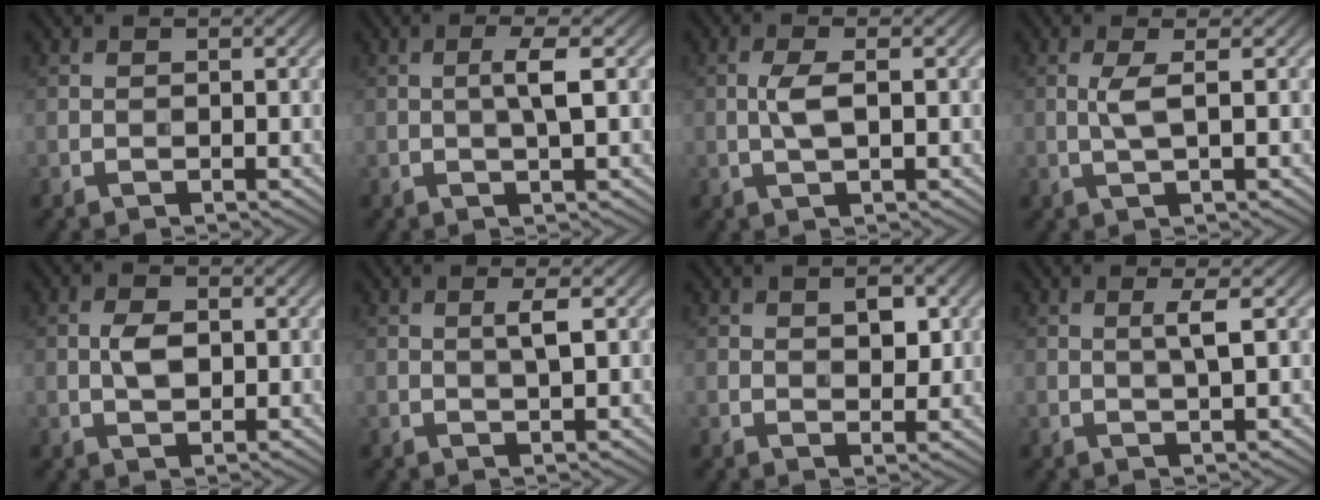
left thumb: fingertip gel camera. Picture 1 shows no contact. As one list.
[{"total": 2.9, "force": [0.3, 0.2, 2.9], "torque": [-0.053, 0.006, 0.002]}, {"total": 3.1, "force": [0.0, 0.9, 3.0], "torque": [-0.071, 0.005, 0.000]}, {"total": 2.7, "force": [0.3, 0.4, 2.6], "torque": [-0.058, 0.005, 0.004]}, {"total": 3.1, "force": [0.1, 1.7, 2.6], "torque": [-0.055, 0.001, 0.000]}, {"total": 1.9, "force": [0.5, 0.1, 1.9], "torque": [-0.036, 0.004, 0.008]}, {"total": 3.4, "force": [1.1, 1.7, 2.7], "torque": [-0.043, 0.000, 0.019]}, {"total": 2.2, "force": [0.5, 0.0, 2.1], "torque": [-0.042, 0.005, 0.008]}]